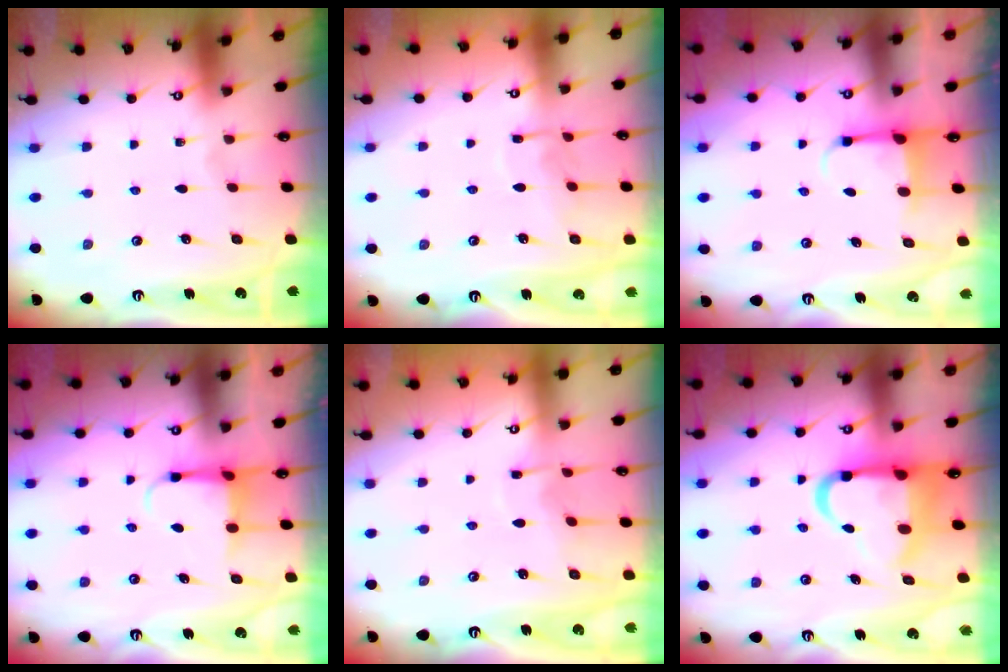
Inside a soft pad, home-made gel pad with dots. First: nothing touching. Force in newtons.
{"total": 7.6, "press": 7.6, "slide": 0.4}
{"total": 3.8, "press": 3.7, "slide": 1.0}
{"total": 3.9, "press": 3.8, "slide": 0.6}
{"total": 3.6, "press": 3.6, "slide": 0.1}
{"total": 12.0, "press": 11.8, "slide": 2.2}